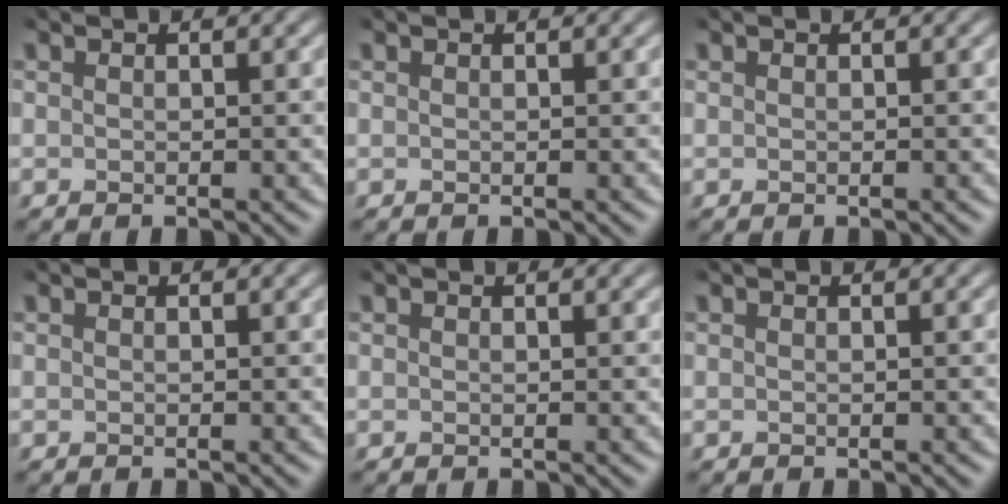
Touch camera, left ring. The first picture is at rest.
{"total": 0.0}
{"total": 0.0}
{"total": 0.0}
{"total": 1.1, "force": [0.7, 0.5, 0.7], "torque": [-0.002, 0.010, 0.001]}
{"total": 0.0}